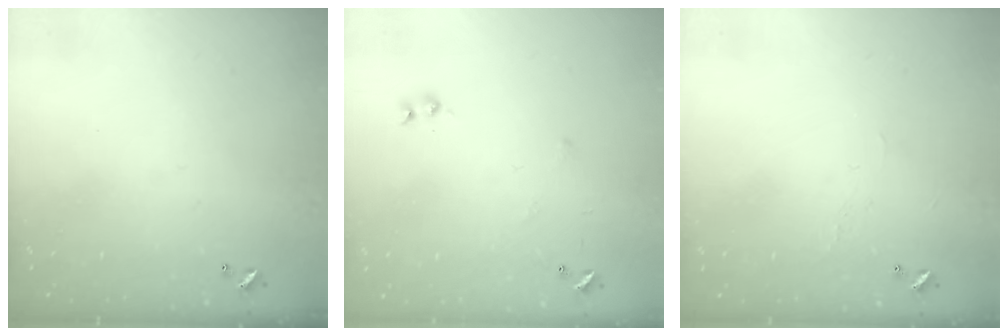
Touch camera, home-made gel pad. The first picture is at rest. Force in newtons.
{"total": 6.1, "press": 6.1, "slide": 0.8}
{"total": 0.9, "press": 0.7, "slide": 0.6}